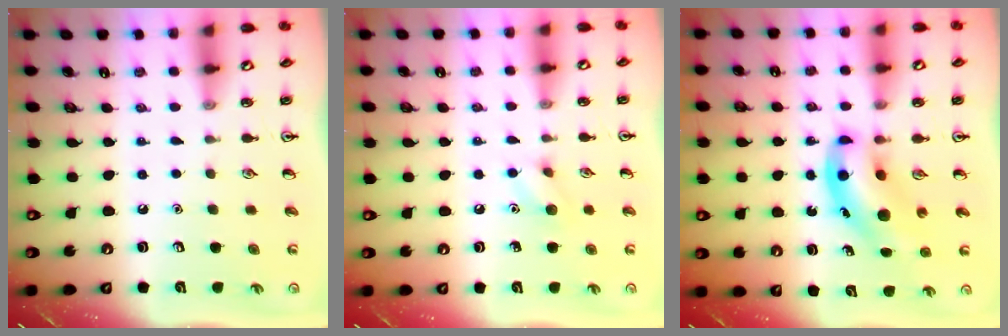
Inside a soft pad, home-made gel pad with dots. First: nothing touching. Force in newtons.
{"total": 6.1, "press": 6.0, "slide": 1.1}
{"total": 8.6, "press": 8.3, "slide": 2.2}